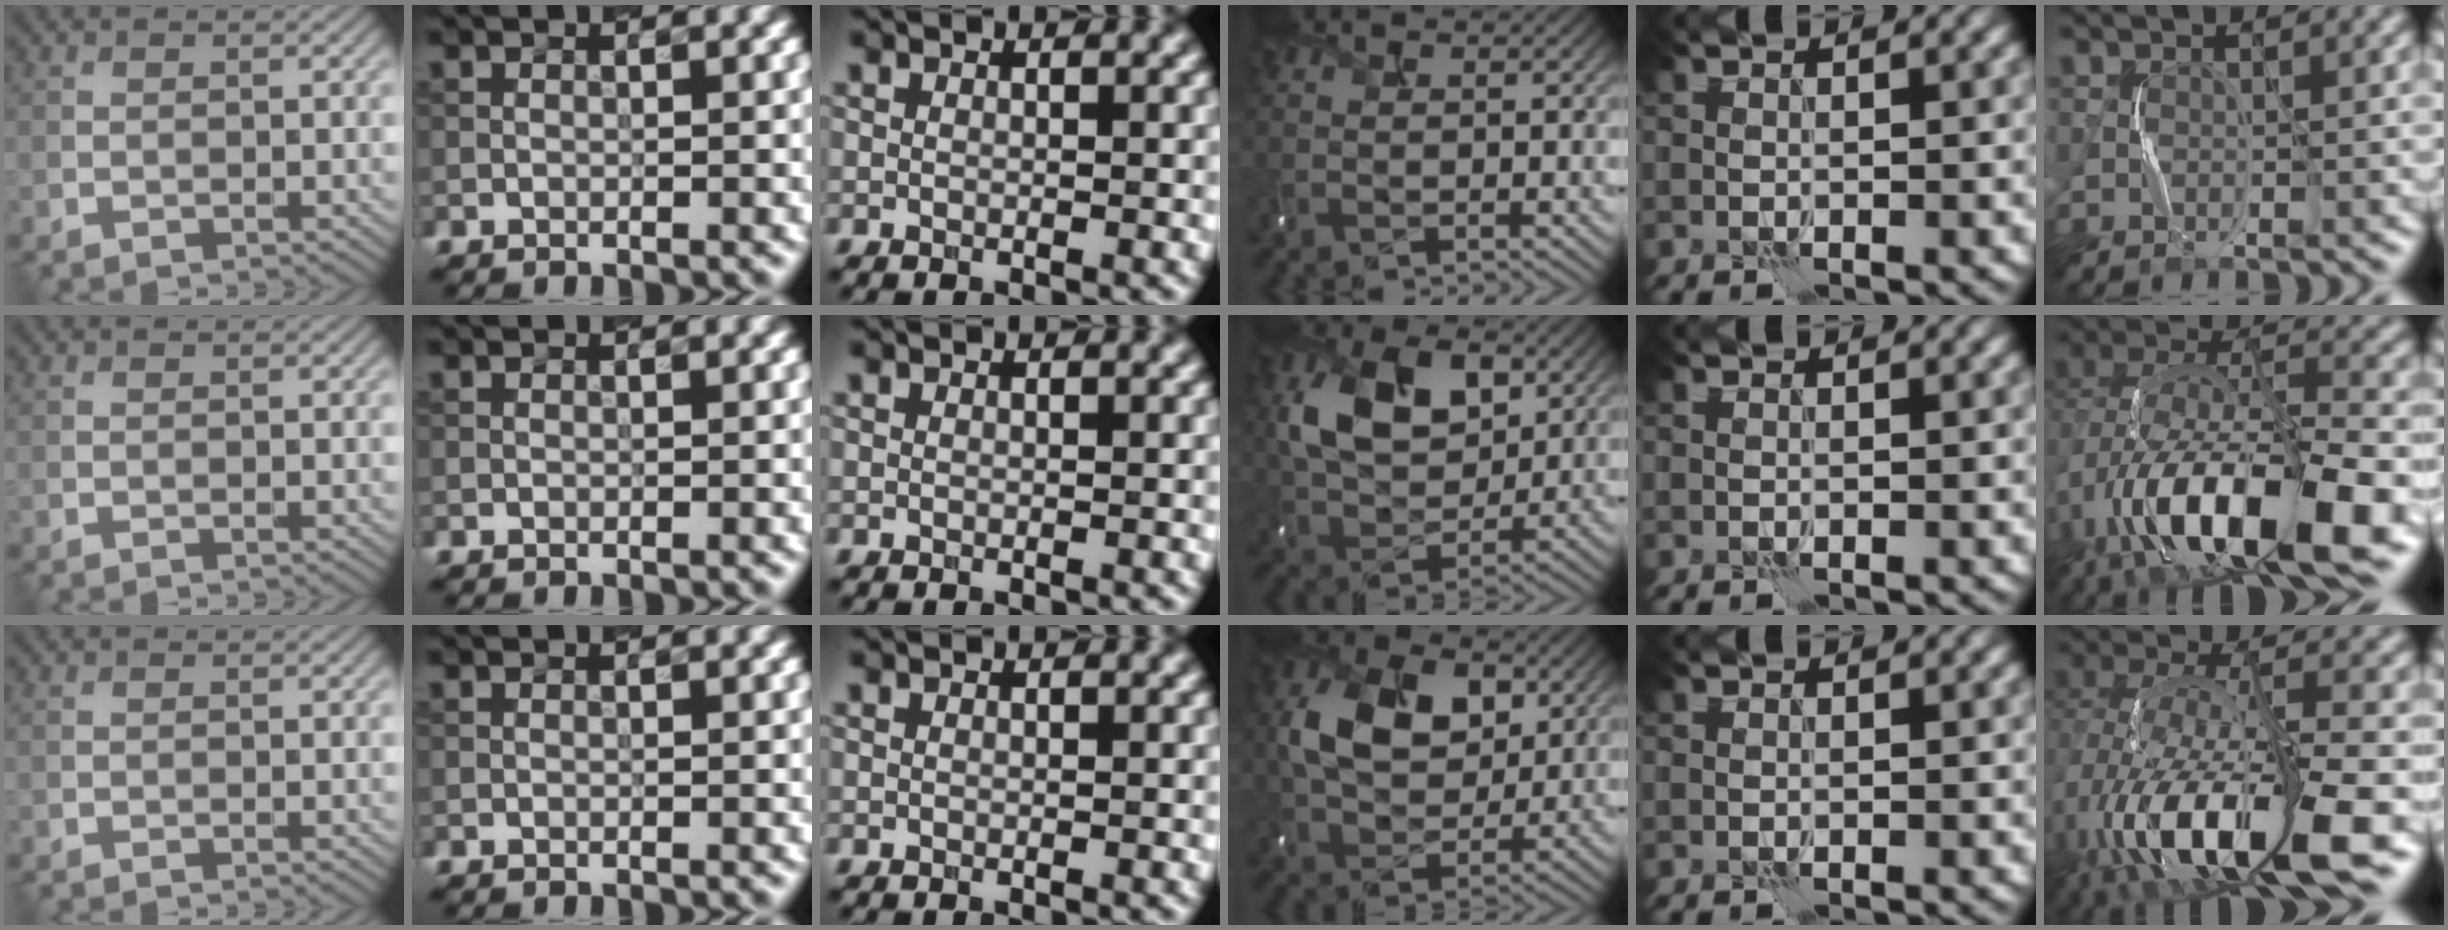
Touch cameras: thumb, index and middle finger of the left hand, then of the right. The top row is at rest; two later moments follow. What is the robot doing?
{"motion": "shake", "object": "handbell"}